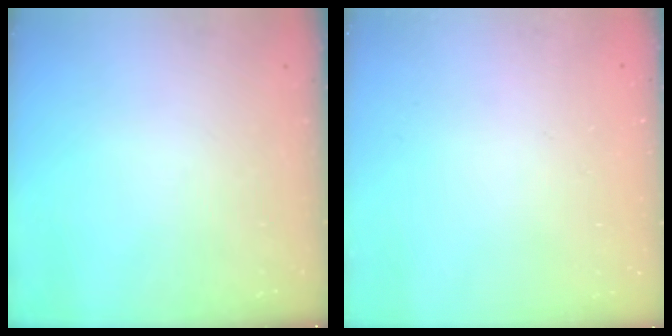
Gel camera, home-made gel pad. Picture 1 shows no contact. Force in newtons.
{"total": 1.8, "press": 1.8, "slide": 0.2}